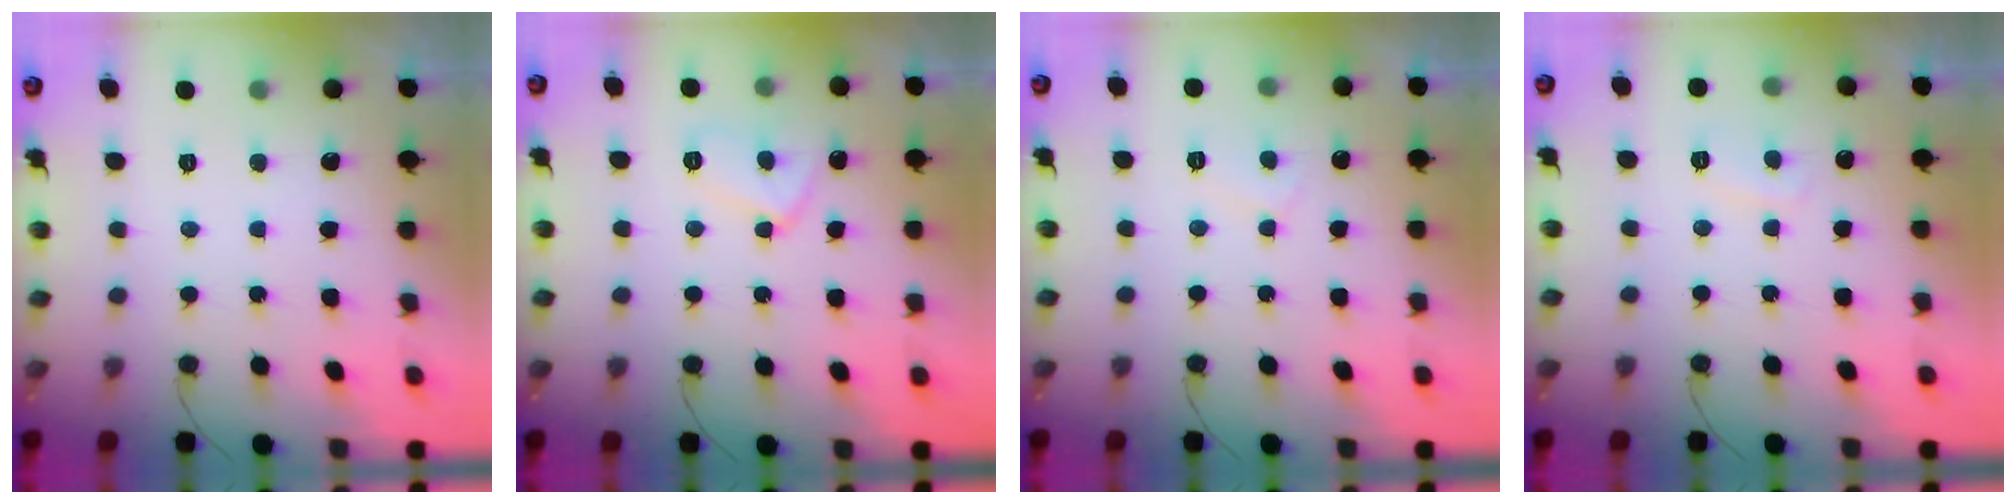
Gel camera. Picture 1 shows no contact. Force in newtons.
{"total": 7.2, "press": 7.2, "slide": 0.7}
{"total": 4.9, "press": 4.9, "slide": 0.6}
{"total": 2.2, "press": 2.2, "slide": 0.6}